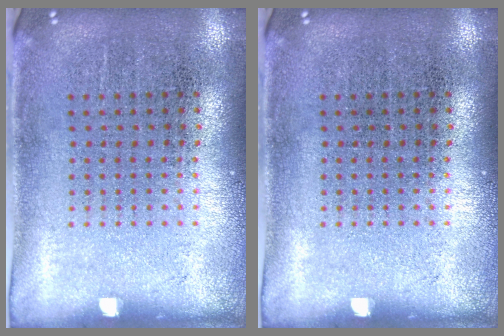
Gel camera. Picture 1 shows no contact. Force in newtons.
{"total": 0.0}